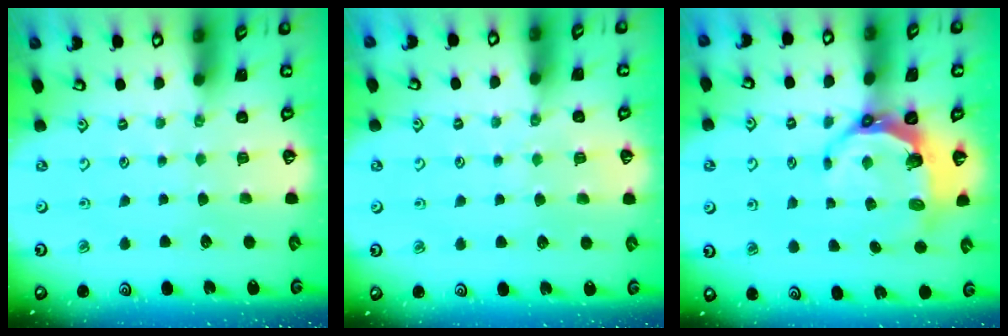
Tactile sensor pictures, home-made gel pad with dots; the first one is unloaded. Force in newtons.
{"total": 4.1, "press": 4.1, "slide": 0.4}
{"total": 6.6, "press": 5.3, "slide": 4.0}